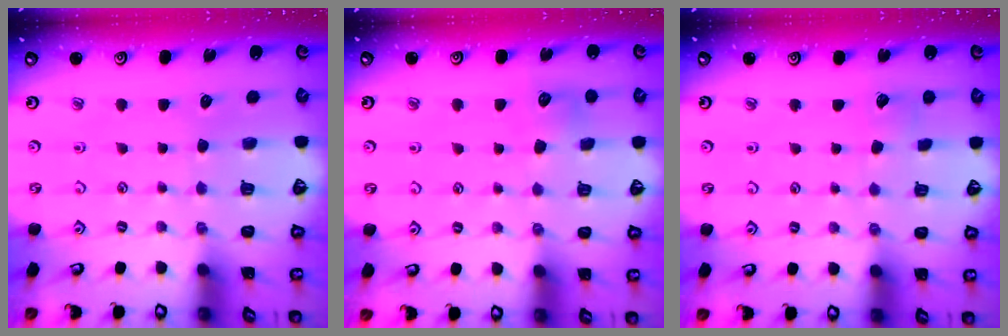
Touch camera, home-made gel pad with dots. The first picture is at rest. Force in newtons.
{"total": 6.3, "press": 6.2, "slide": 0.9}
{"total": 2.7, "press": 2.7, "slide": 0.4}